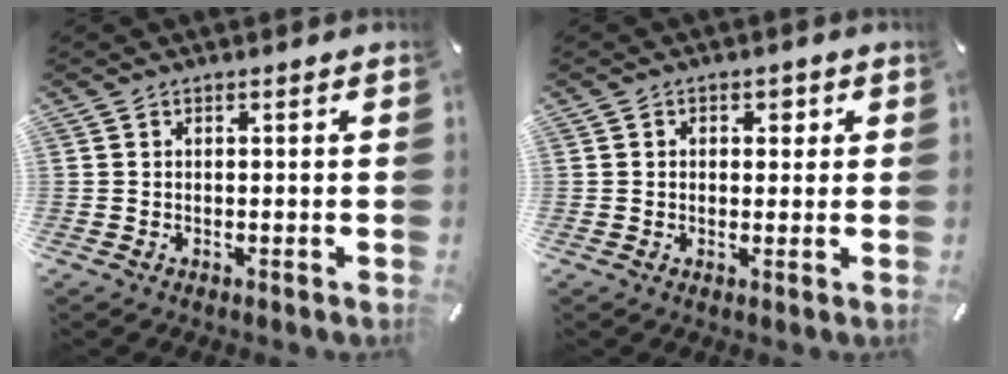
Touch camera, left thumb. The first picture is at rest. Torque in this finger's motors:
{"motor_torque": [-0.09, -0.12, 0.15, 0.24, -0.01]}